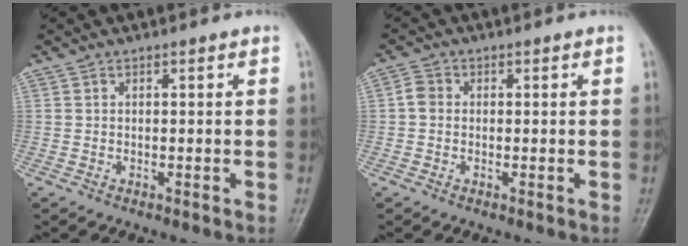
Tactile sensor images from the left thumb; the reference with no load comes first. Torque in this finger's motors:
{"motor_torque": [0.13, 0.09, 0.41, 0.23, 0.00]}